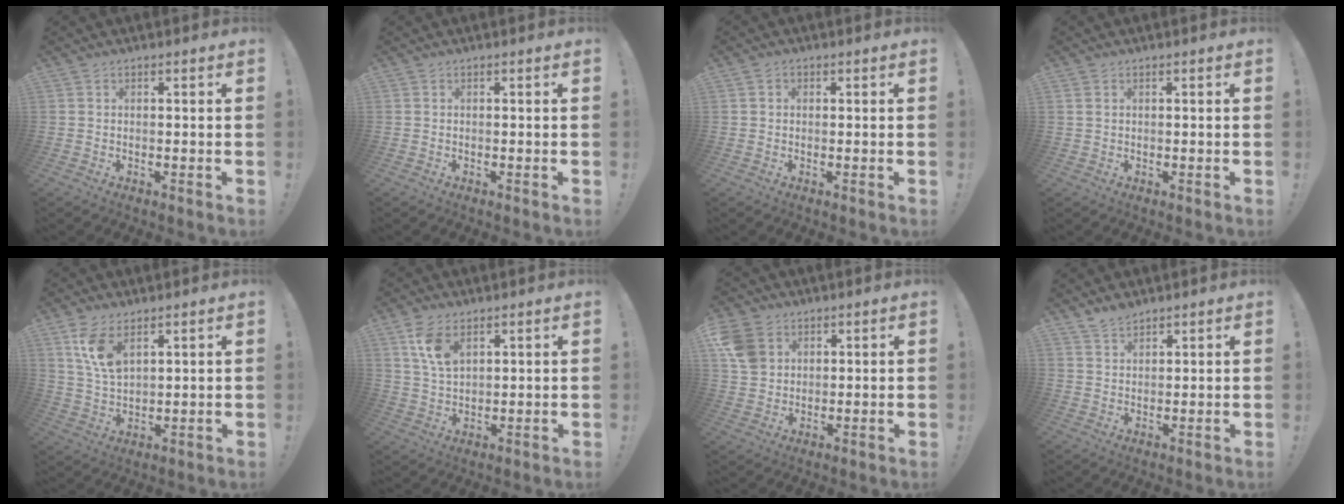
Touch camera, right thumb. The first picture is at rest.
{"total": 0.0}
{"total": 1.2, "force": [0.2, 1.1, 0.5], "torque": [-0.011, 0.004, 0.004]}
{"total": 1.0, "force": [0.5, 0.7, 0.5], "torque": [-0.012, 0.003, 0.011]}
{"total": 9.5, "force": [5.5, 4.7, 6.1], "torque": [-0.113, -0.024, 0.102]}
{"total": 8.5, "force": [4.8, 4.6, 5.3], "torque": [-0.090, -0.017, 0.090]}
{"total": 8.6, "force": [3.7, 6.9, 3.7], "torque": [-0.064, -0.009, 0.077]}
{"total": 4.6, "force": [4.0, 2.0, 0.8], "torque": [-0.010, -0.028, 0.076]}